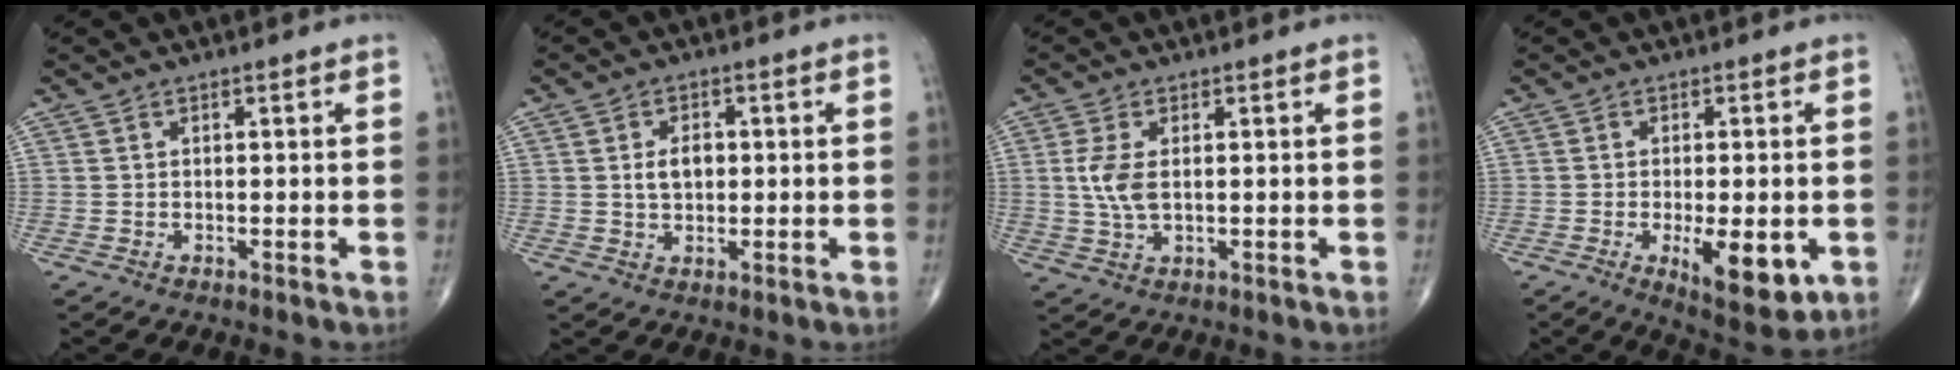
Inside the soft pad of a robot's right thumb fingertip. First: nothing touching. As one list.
[{"total": 4.4, "force": [0.4, 3.0, 3.2], "torque": [-0.046, 0.001, 0.008]}, {"total": 5.4, "force": [0.6, 2.8, 4.6], "torque": [-0.109, -0.002, 0.014]}, {"total": 10.7, "force": [-2.9, 4.1, 9.4], "torque": [-0.126, -0.018, -0.035]}]